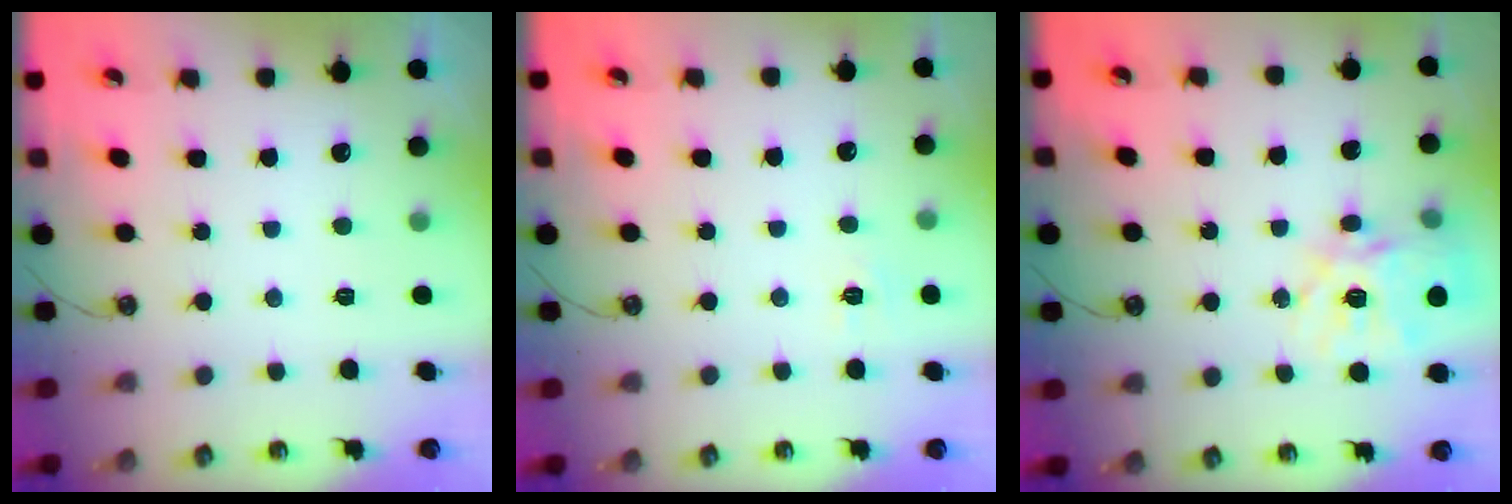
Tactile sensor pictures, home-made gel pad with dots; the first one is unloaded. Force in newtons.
{"total": 5.4, "press": 5.4, "slide": 0.6}
{"total": 16.7, "press": 16.6, "slide": 1.8}